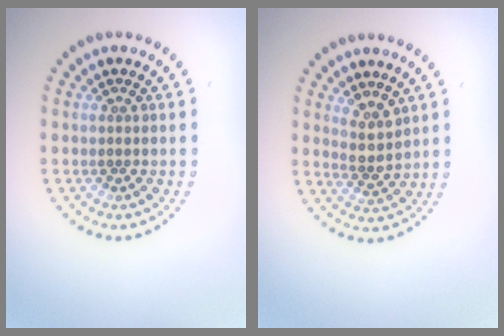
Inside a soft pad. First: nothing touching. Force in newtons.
{"total": 2.2, "press": 1.9, "slide": 1.2}